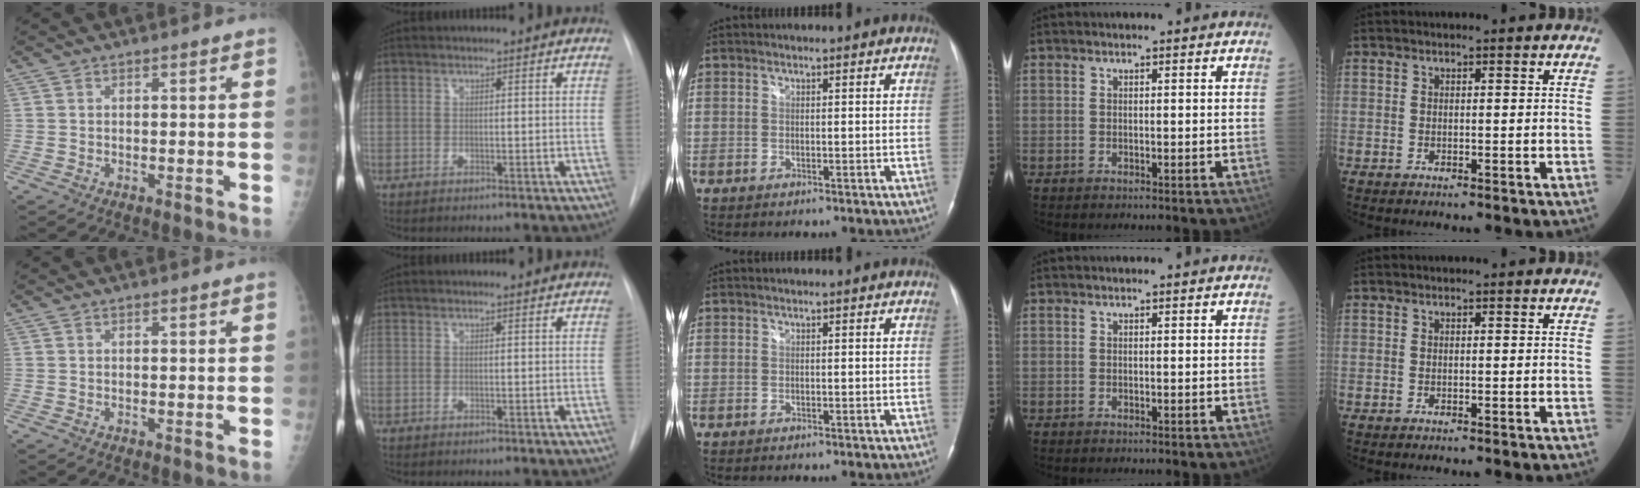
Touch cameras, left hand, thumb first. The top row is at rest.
{"index": {"total": 0.7, "force": [0.6, 0.1, 0.1], "torque": [-0.006, 0.006, 0.006]}}